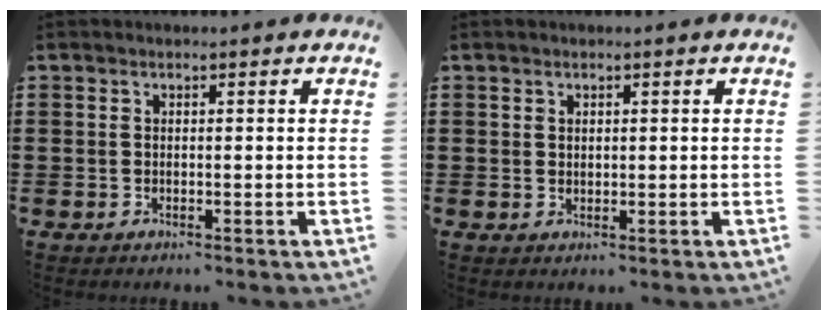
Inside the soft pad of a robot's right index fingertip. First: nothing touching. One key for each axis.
{"total": 0.9, "fx": 0.7, "fy": 0.6, "fz": 0.3, "tx": -0.007, "ty": 0.003, "tz": 0.012}